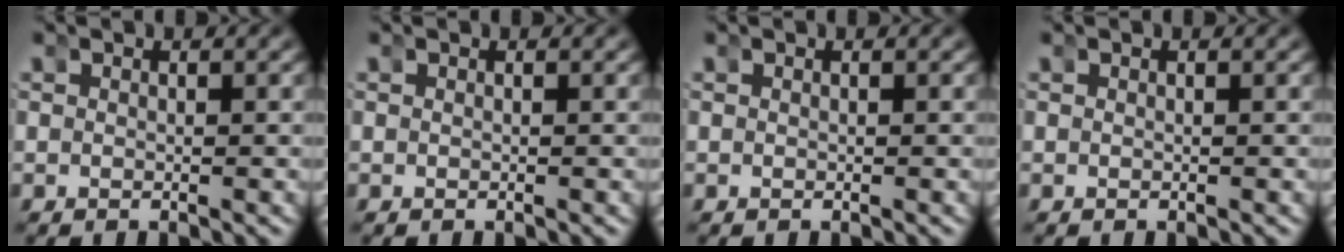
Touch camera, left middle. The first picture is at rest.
{"total": 0.0}
{"total": 0.0}
{"total": 0.0}